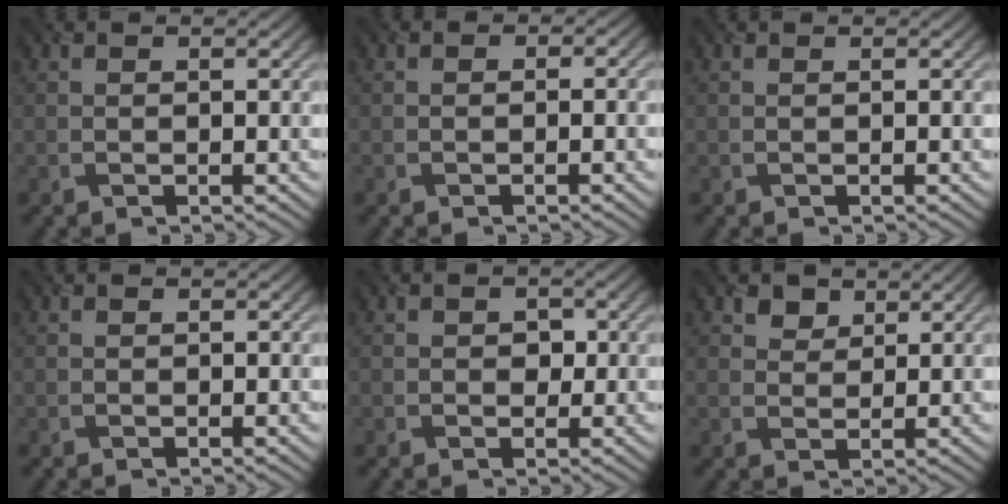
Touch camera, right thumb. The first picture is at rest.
{"total": 1.0, "force": [-0.6, 0.7, 0.3], "torque": [0.003, 0.000, -0.011]}
{"total": 0.0}
{"total": 0.0}
{"total": 1.5, "force": [-0.2, 1.4, 0.6], "torque": [-0.003, 0.000, -0.008]}
{"total": 2.0, "force": [1.5, 1.3, 0.4], "torque": [-0.013, -0.001, 0.025]}